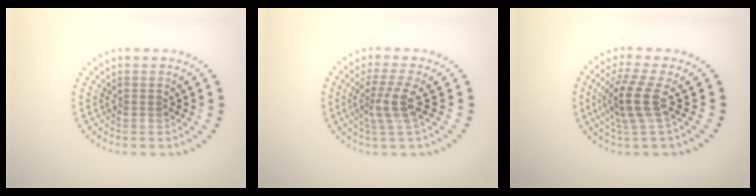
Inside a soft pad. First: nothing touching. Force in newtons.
{"total": 2.9, "press": 2.2, "slide": 1.8}
{"total": 3.7, "press": 2.8, "slide": 2.5}